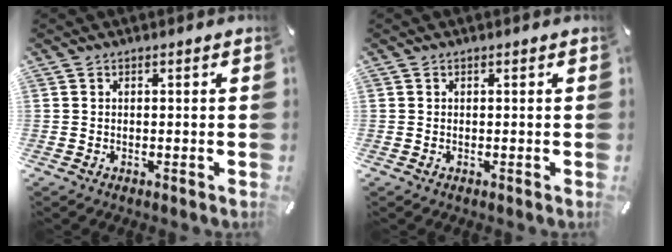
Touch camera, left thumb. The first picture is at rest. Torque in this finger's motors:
{"motor_torque": [-0.03, 0.14, 0.00, -0.06, 0.02]}